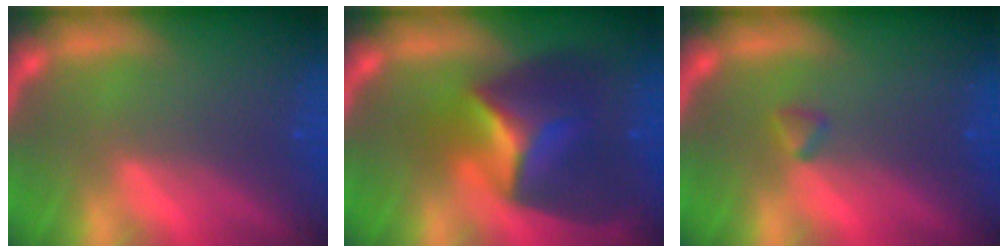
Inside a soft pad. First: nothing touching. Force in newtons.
{"total": 7.9}
{"total": 0.9}